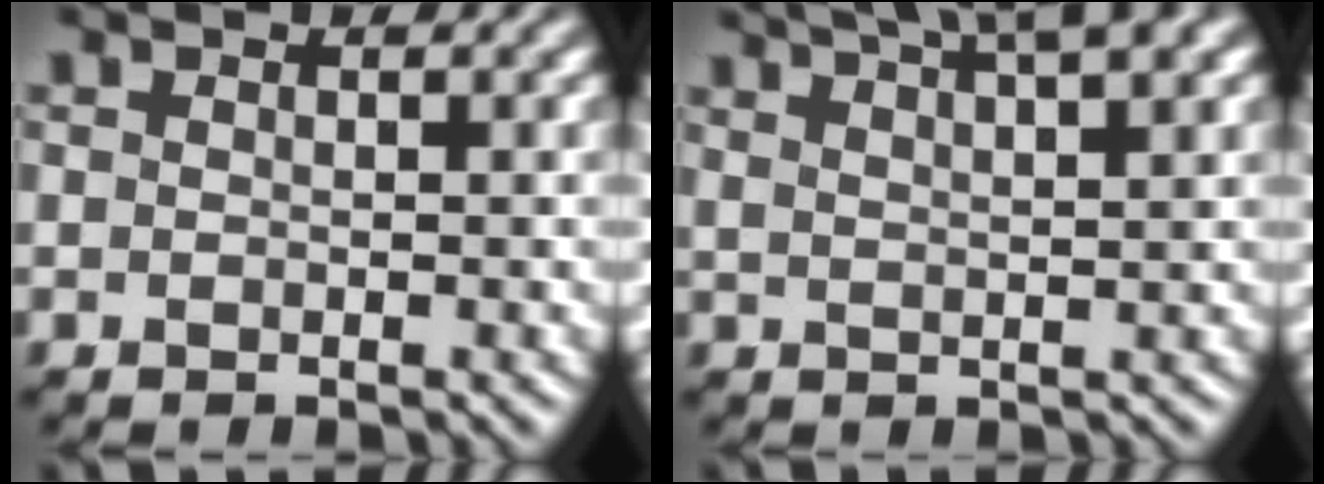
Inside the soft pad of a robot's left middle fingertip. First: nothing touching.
{"total": 7.4, "force": [5.2, 2.1, 4.9], "torque": [-0.045, 0.038, 0.042]}